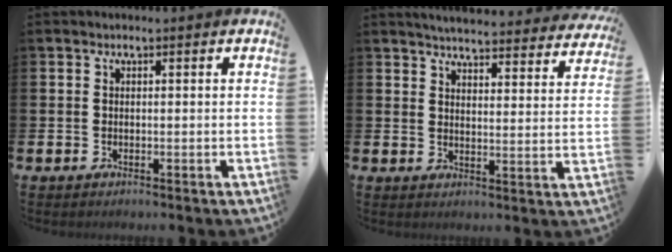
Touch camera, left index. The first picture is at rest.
{"total": 4.8, "force": [4.8, 0.3, 0.8], "torque": [-0.028, -0.037, 0.081]}